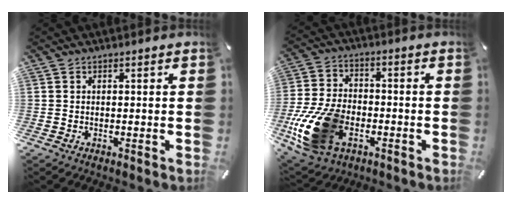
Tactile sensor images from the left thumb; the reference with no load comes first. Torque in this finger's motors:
{"motor_torque": [1.88, 2.76, 0.51, 0.13, 0.33]}